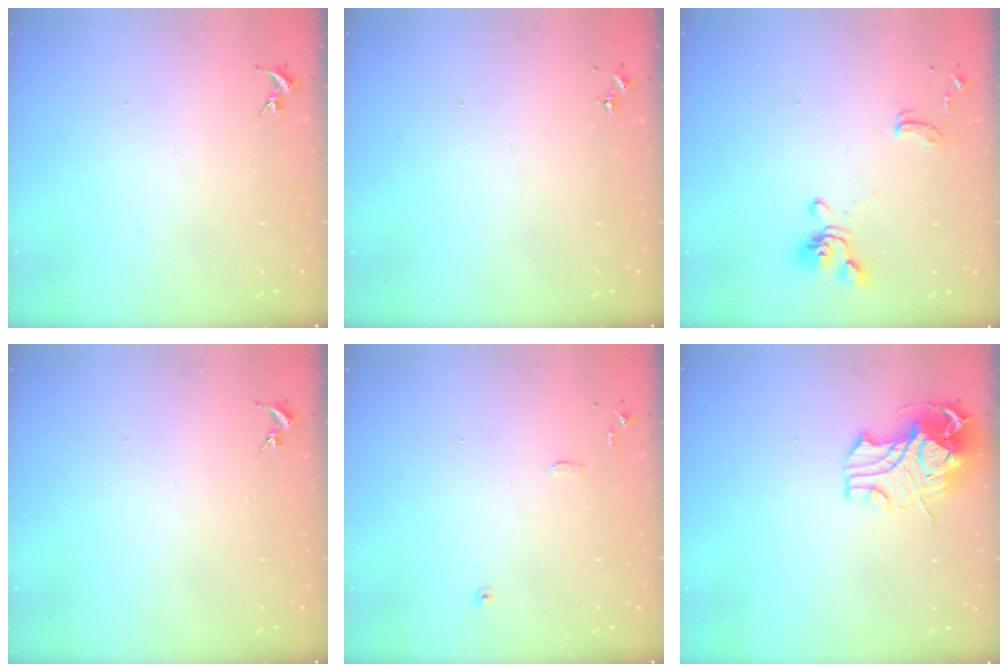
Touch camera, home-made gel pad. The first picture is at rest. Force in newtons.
{"total": 0.0}
{"total": 11.5, "press": 11.4, "slide": 1.1}
{"total": 0.0}
{"total": 7.3, "press": 7.3, "slide": 0.6}
{"total": 12.2, "press": 12.0, "slide": 1.9}